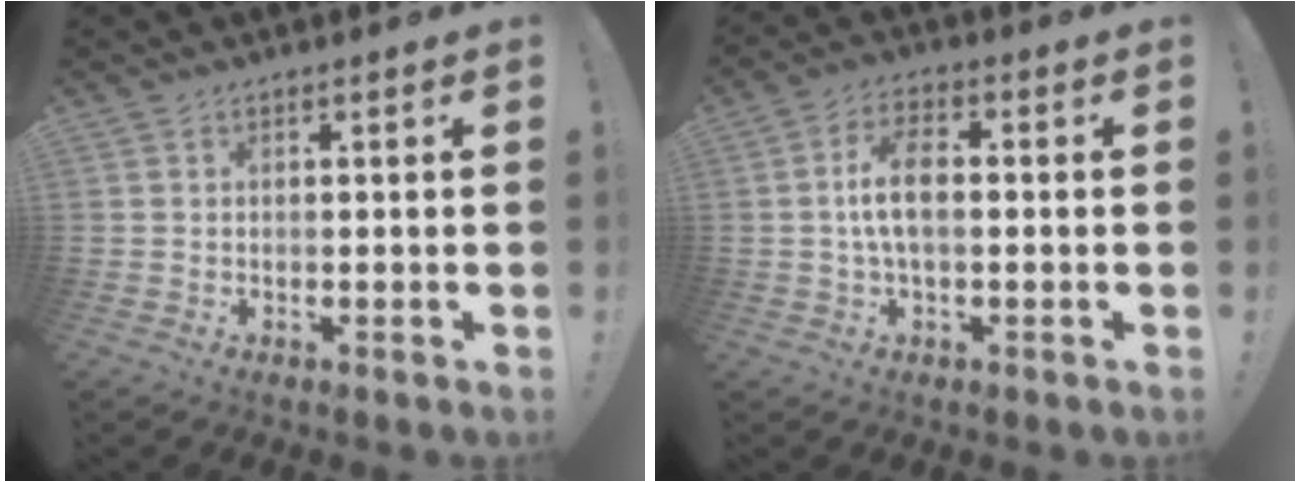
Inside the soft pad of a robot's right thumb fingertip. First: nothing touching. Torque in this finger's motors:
{"motor_torque": [0.49, 0.95, 0.38, -0.45, 0.04]}